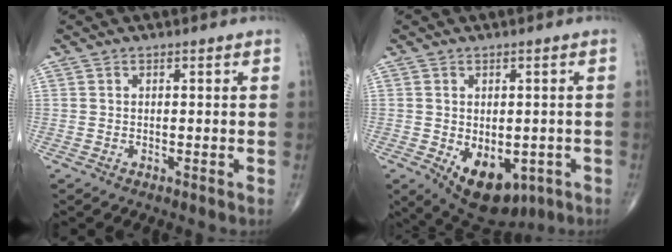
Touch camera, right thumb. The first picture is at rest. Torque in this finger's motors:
{"motor_torque": [-0.28, 0.53, 0.09, -0.14, 0.12]}